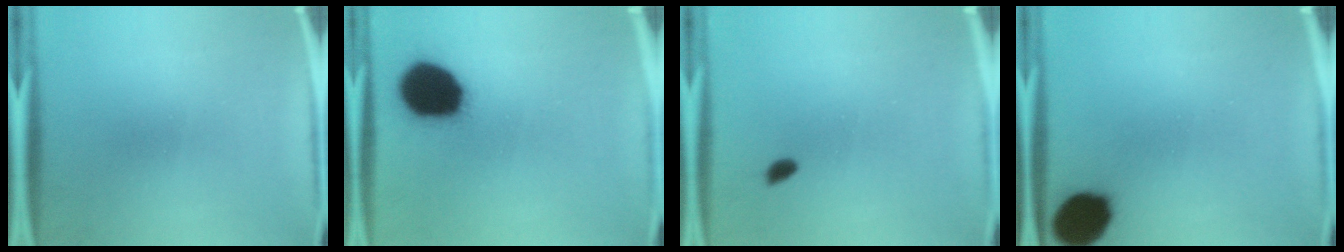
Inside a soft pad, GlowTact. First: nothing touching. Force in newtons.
{"total": 17.1}
{"total": 1.5}
{"total": 12.2}